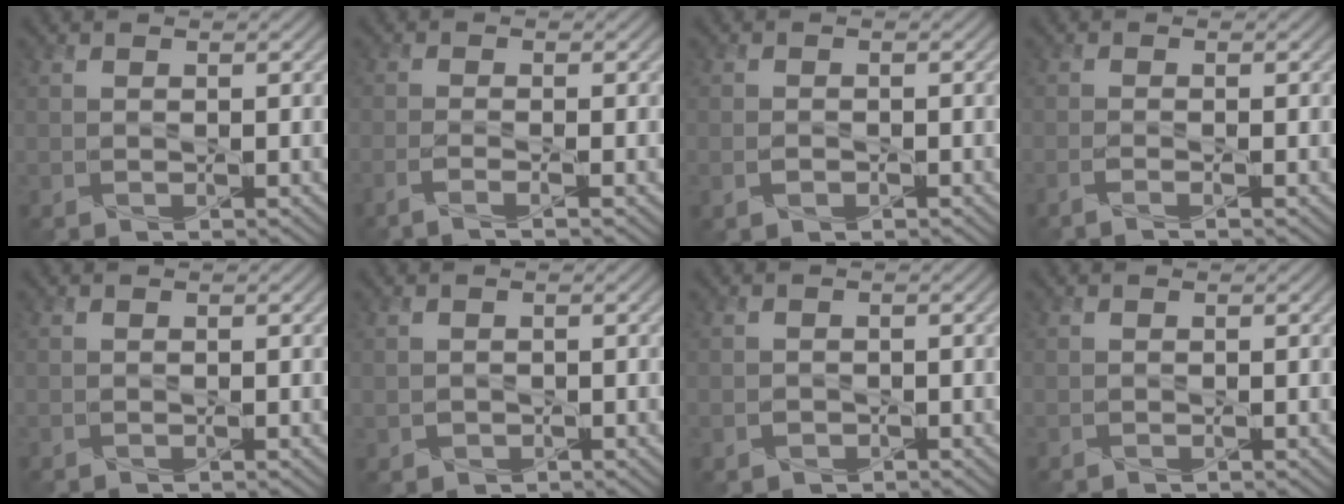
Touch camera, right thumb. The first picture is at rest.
{"total": 2.6, "force": [-1.6, 0.4, 2.0], "torque": [-0.032, 0.001, -0.048]}
{"total": 1.2, "force": [-0.6, 0.7, 0.8], "torque": [-0.017, -0.001, -0.012]}
{"total": 1.6, "force": [-1.0, 0.2, 1.2], "torque": [-0.019, 0.001, -0.031]}
{"total": 0.0}
{"total": 1.0, "force": [-0.1, 1.0, 0.2], "torque": [-0.007, -0.010, 0.001]}
{"total": 1.0, "force": [-0.5, 0.9, 0.3], "torque": [-0.004, -0.004, -0.010]}
{"total": 0.0}